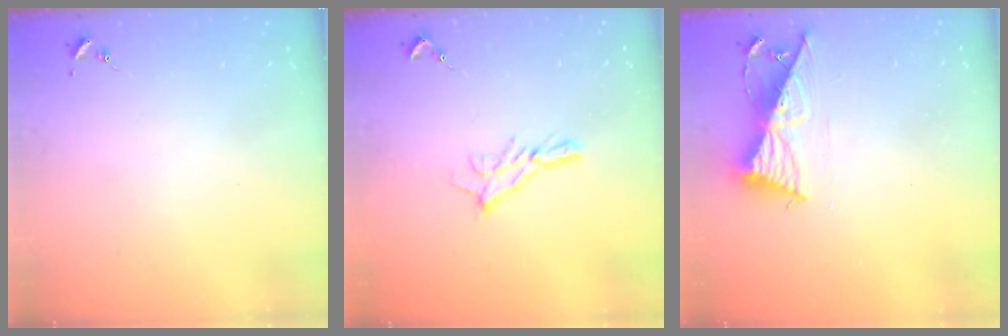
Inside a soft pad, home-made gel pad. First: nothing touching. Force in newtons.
{"total": 7.9, "press": 7.9, "slide": 0.4}
{"total": 10.6, "press": 10.5, "slide": 0.8}